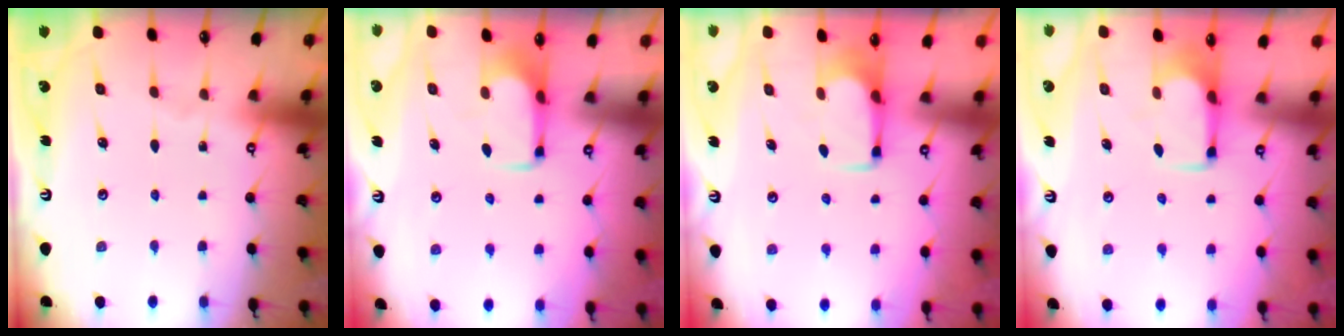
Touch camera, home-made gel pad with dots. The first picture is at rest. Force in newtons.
{"total": 1.9, "press": 1.8, "slide": 0.4}
{"total": 3.0, "press": 2.9, "slide": 0.5}
{"total": 2.3, "press": 2.2, "slide": 0.9}